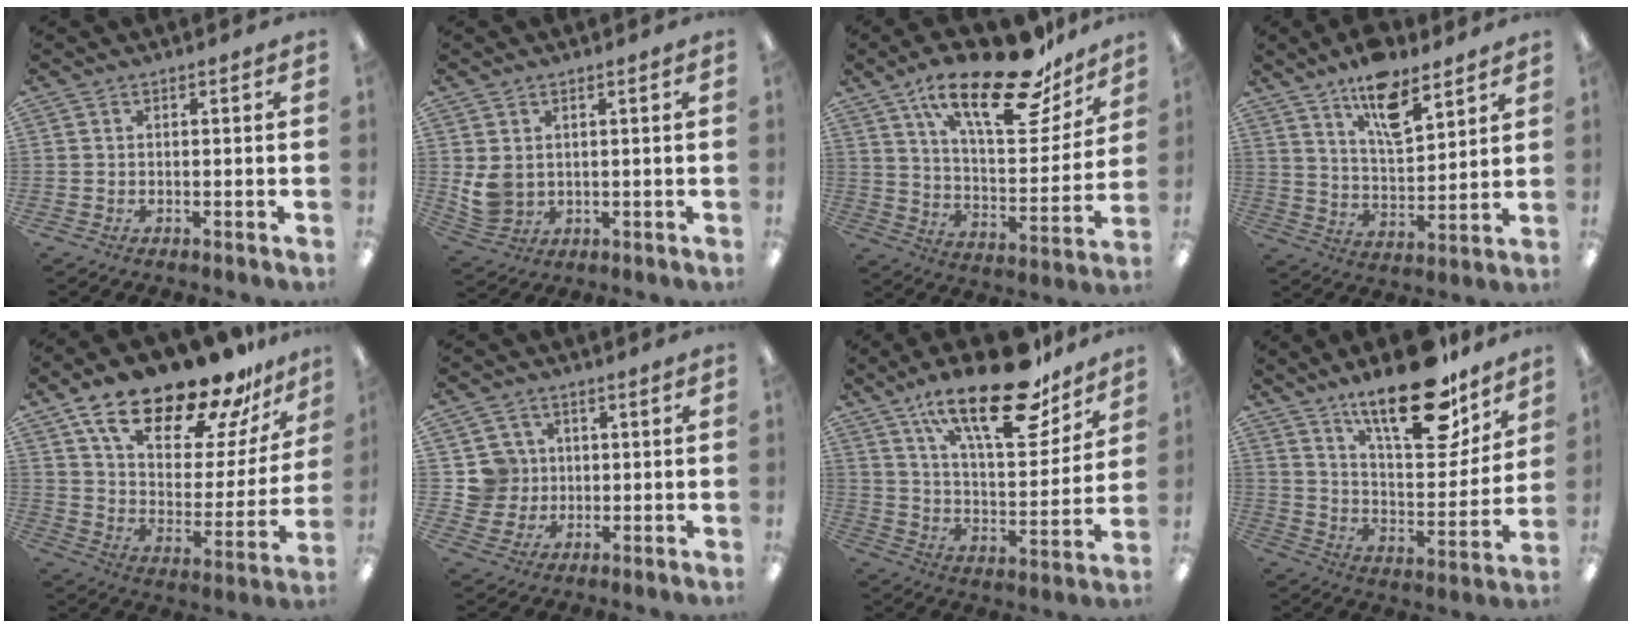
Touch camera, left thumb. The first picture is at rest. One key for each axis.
{"total": 5.4, "fx": 1.7, "fy": 4.3, "fz": 2.7, "tx": -0.059, "ty": -0.005, "tz": 0.036}
{"total": 24.6, "fx": 16.6, "fy": 8.9, "fz": 15.8, "tx": -0.241, "ty": -0.096, "tz": 0.275}
{"total": 12.9, "fx": 9.3, "fy": 5.1, "fz": 7.4, "tx": -0.118, "ty": -0.045, "tz": 0.161}
{"total": 23.3, "fx": 18.2, "fy": 8.0, "fz": 12.1, "tx": -0.198, "ty": -0.127, "tz": 0.309}
{"total": 7.2, "fx": 1.7, "fy": 6.9, "fz": 0.2, "tx": -0.012, "ty": 0.002, "tz": 0.038}
{"total": 24.9, "fx": 16.4, "fy": 9.2, "fz": 16.3, "tx": -0.250, "ty": -0.095, "tz": 0.272}
{"total": 21.9, "fx": 15.6, "fy": 7.9, "fz": 13.1, "tx": -0.201, "ty": -0.100, "tz": 0.261}